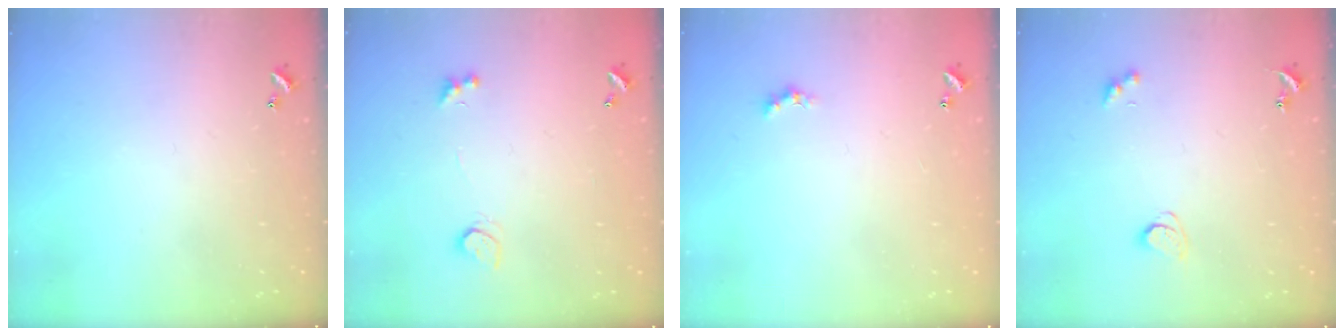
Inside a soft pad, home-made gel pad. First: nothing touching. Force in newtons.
{"total": 2.5, "press": 2.2, "slide": 1.2}
{"total": 0.0}
{"total": 2.2, "press": 2.1, "slide": 0.7}